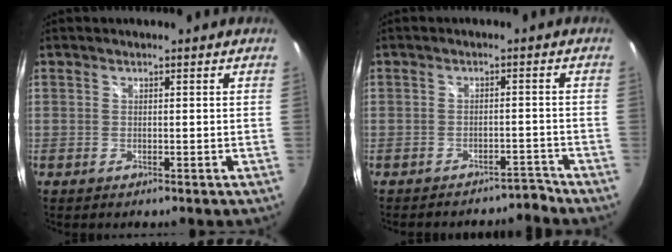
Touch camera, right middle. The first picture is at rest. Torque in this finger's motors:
{"motor_torque": [-0.26, -0.14, -0.08, -0.01]}